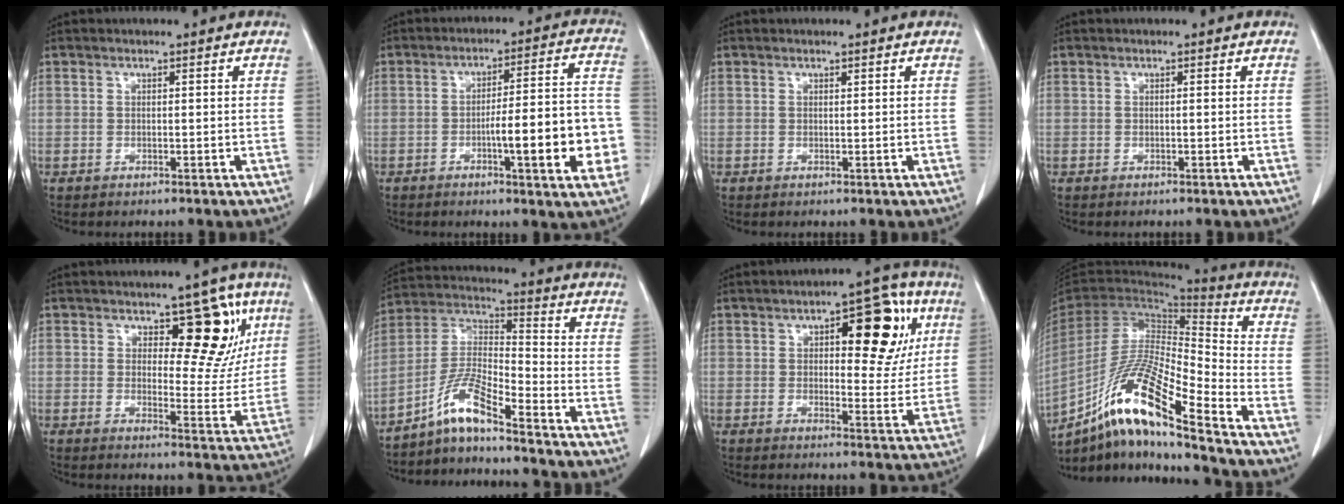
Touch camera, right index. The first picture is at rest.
{"total": 14.2, "force": [-3.9, 1.9, 13.5], "torque": [-0.171, 0.020, -0.051]}
{"total": 0.0}
{"total": 0.0}
{"total": 10.2, "force": [5.0, 5.1, 7.3], "torque": [-0.070, 0.007, 0.069]}
{"total": 8.0, "force": [-6.3, 0.2, 5.0], "torque": [-0.112, 0.006, -0.123]}
{"total": 12.7, "force": [4.8, 5.0, 10.7], "torque": [-0.124, 0.025, 0.061]}
{"total": 18.0, "force": [-12.2, 0.9, 13.3], "torque": [-0.269, -0.017, -0.223]}